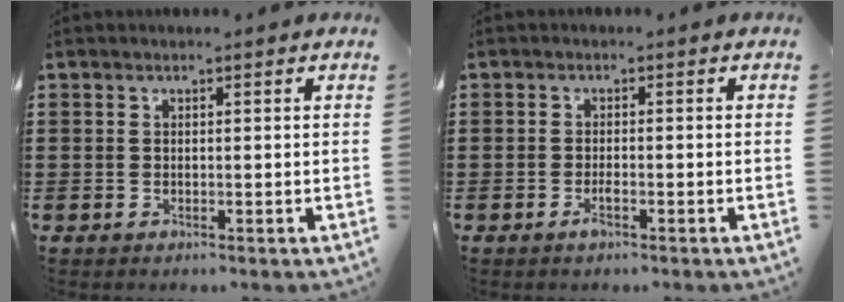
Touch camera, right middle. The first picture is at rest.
{"total": 1.6, "force": [-0.9, 0.2, 1.3], "torque": [-0.025, -0.002, -0.016]}